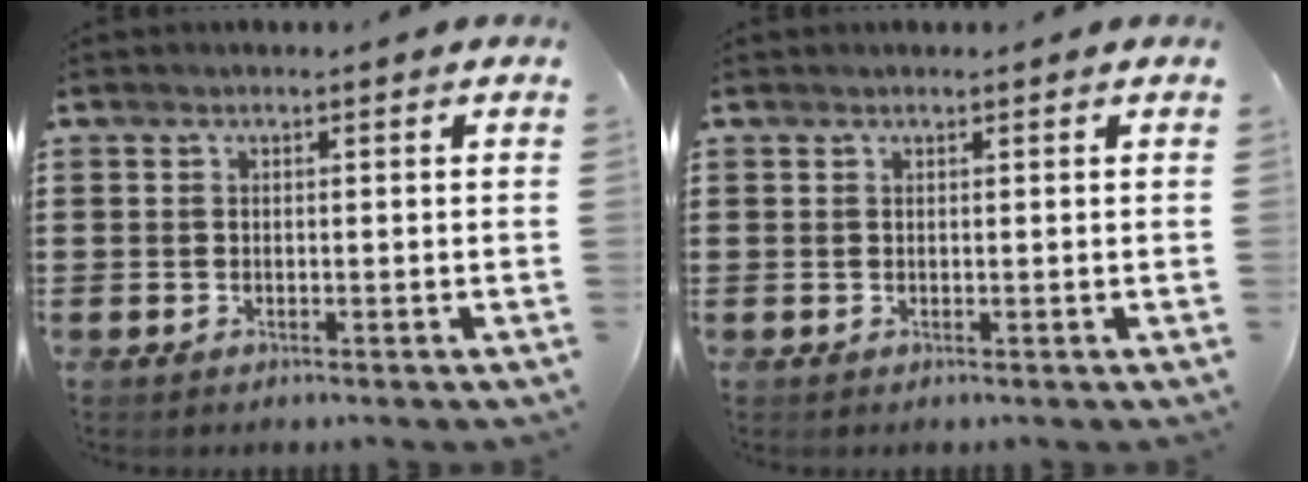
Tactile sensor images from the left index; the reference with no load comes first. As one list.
[{"total": 0.0}]